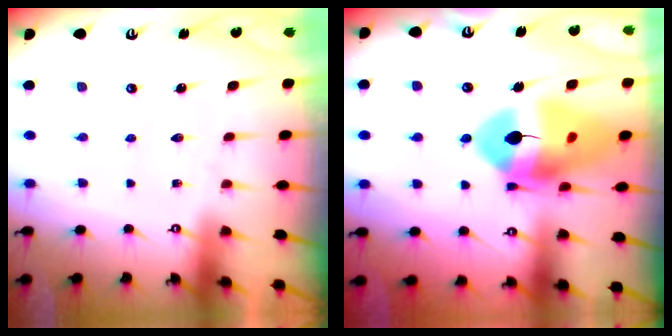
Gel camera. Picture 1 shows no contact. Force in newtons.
{"total": 17.9, "press": 17.8, "slide": 1.9}